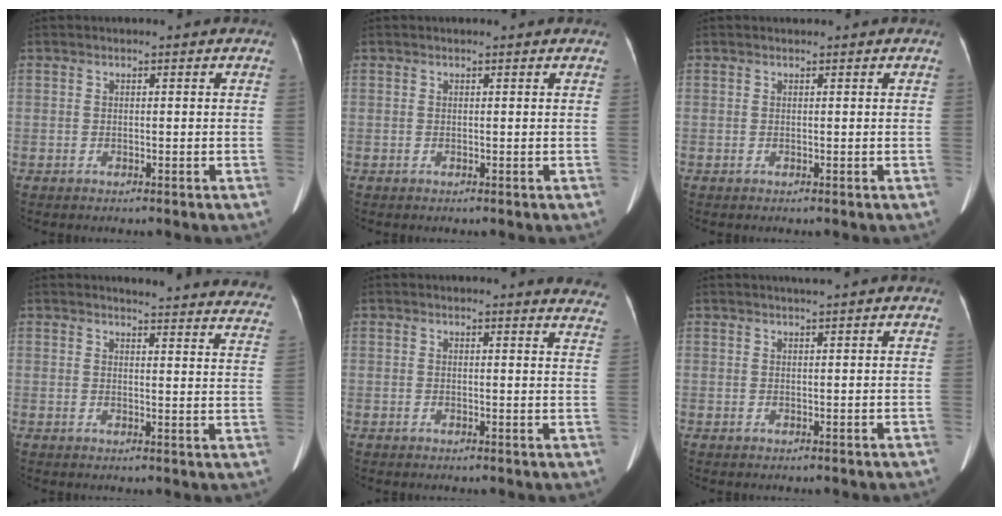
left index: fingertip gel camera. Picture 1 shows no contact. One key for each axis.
{"total": 0.9, "fx": 0.9, "fy": 0.1, "fz": 0.3, "tx": -0.007, "ty": 0.009, "tz": 0.010}
{"total": 0.0}
{"total": 22.1, "fx": 21.5, "fy": 1.9, "fz": 4.5, "tx": -0.033, "ty": -0.106, "tz": 0.219}
{"total": 8.9, "fx": 8.8, "fy": 0.6, "fz": 1.2, "tx": 0.017, "ty": -0.058, "tz": 0.058}
{"total": 1.3, "fx": 1.1, "fy": -0.4, "fz": 0.5, "tx": -0.010, "ty": 0.003, "tz": 0.024}